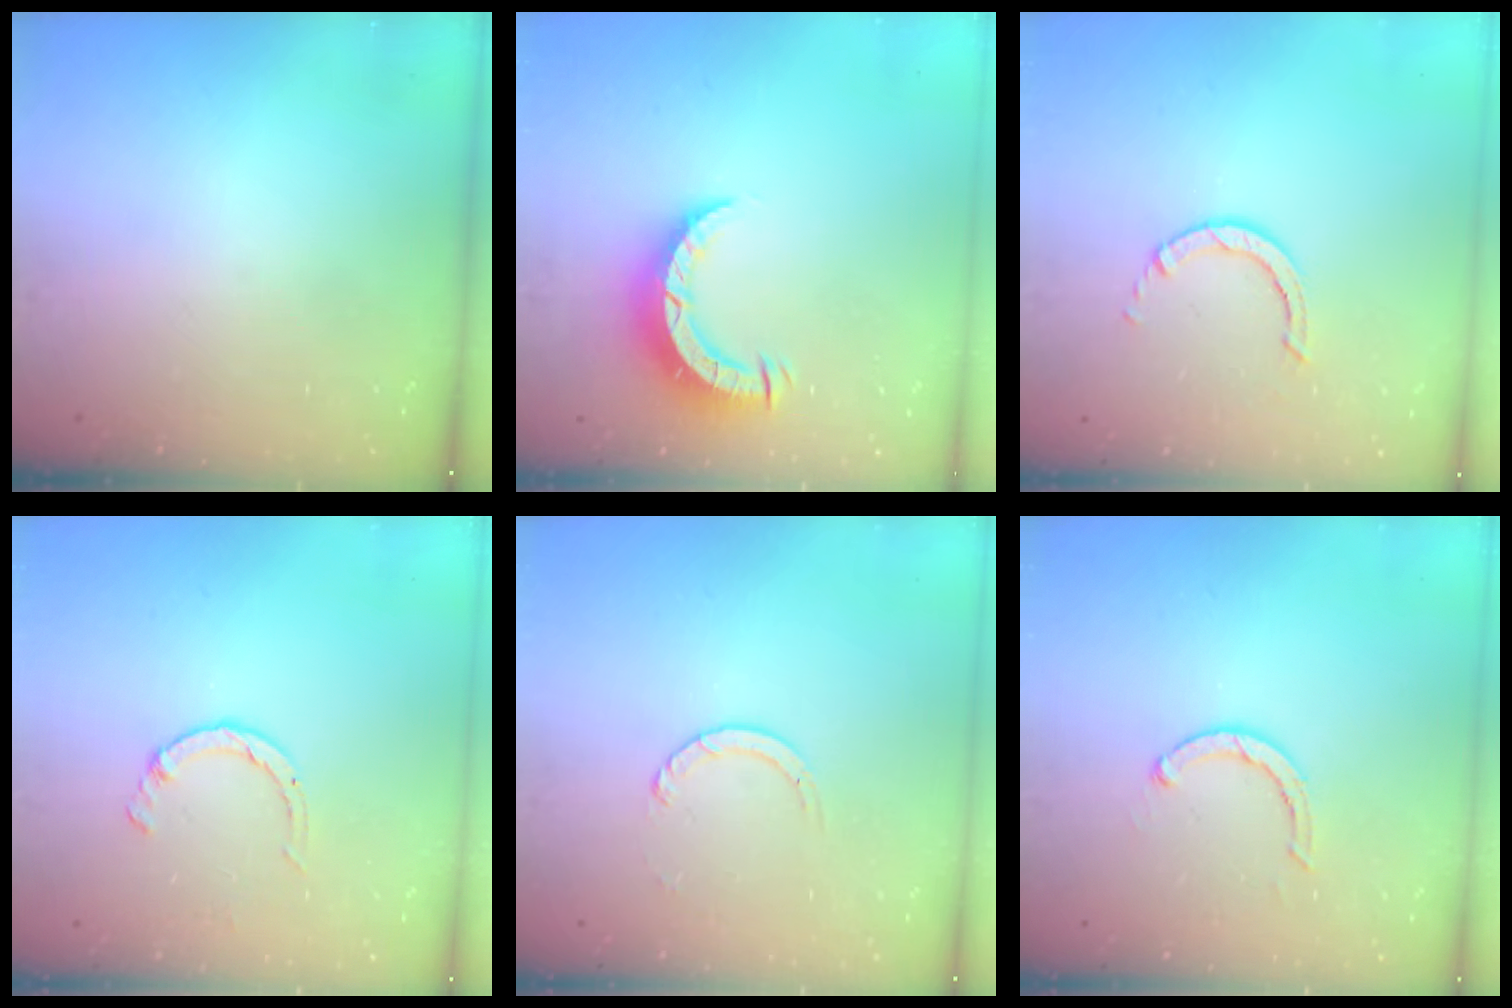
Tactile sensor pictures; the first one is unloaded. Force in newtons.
{"total": 7.9, "press": 7.8, "slide": 0.6}
{"total": 3.2, "press": 3.2, "slide": 0.4}
{"total": 2.6, "press": 2.6, "slide": 0.4}
{"total": 2.7, "press": 2.7, "slide": 0.3}
{"total": 2.6, "press": 2.5, "slide": 0.4}